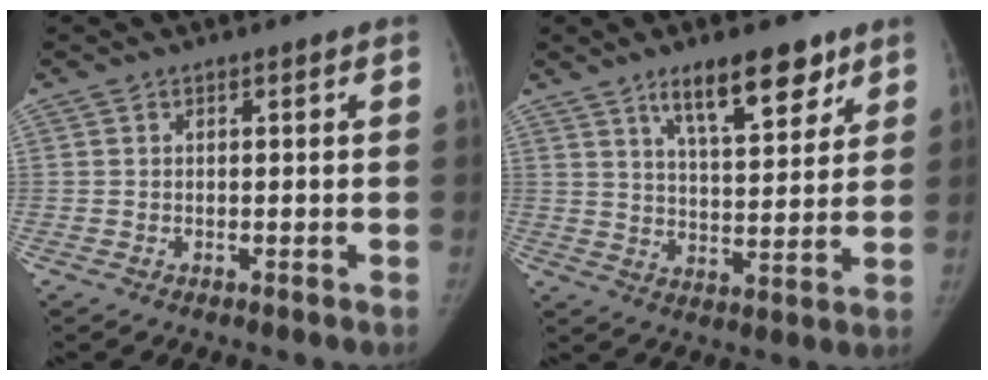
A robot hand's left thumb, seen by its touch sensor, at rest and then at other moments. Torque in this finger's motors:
{"motor_torque": [0.14, 0.15, 0.82, -0.55, 0.05]}